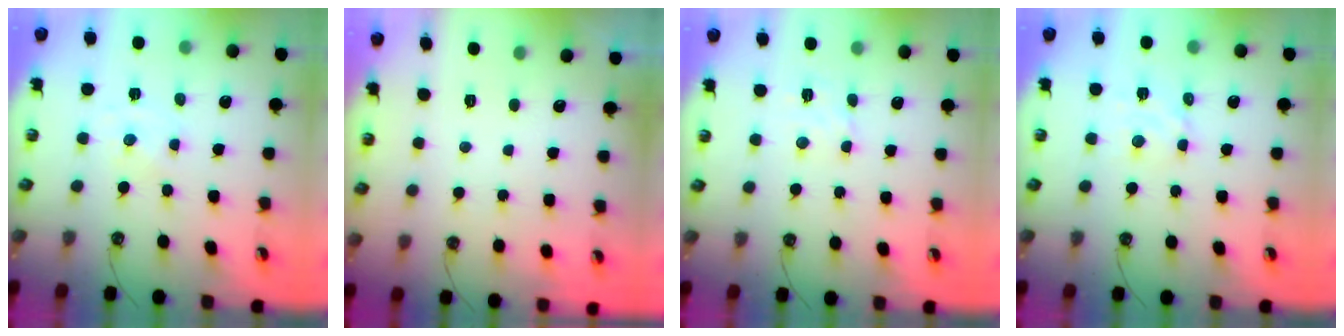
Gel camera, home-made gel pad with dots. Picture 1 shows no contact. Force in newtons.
{"total": 0.0}
{"total": 2.9, "press": 2.9, "slide": 0.2}
{"total": 3.5, "press": 3.4, "slide": 0.6}